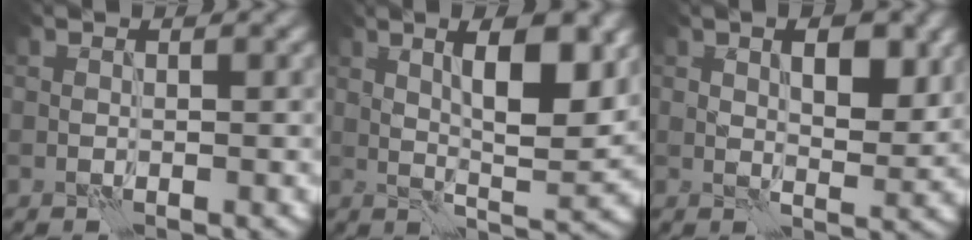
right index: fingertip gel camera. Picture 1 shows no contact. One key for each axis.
{"total": 7.7, "fx": 2.3, "fy": 1.9, "fz": 7.1, "tx": -0.110, "ty": -0.001, "tz": 0.041}
{"total": 4.4, "fx": 1.5, "fy": 2.0, "fz": 3.6, "tx": -0.055, "ty": -0.002, "tz": 0.027}